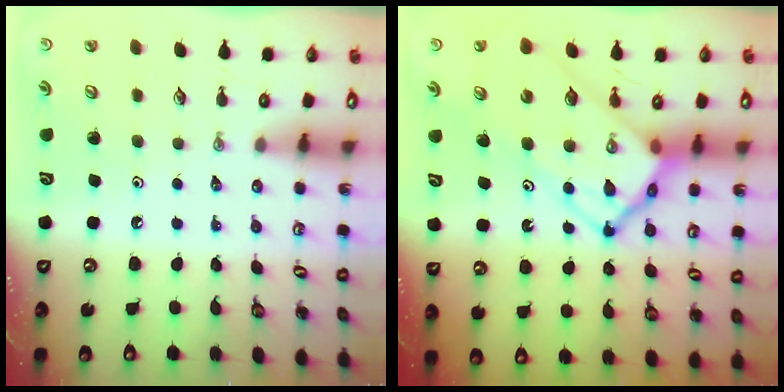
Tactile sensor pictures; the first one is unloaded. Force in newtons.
{"total": 17.1, "press": 17.1, "slide": 1.5}